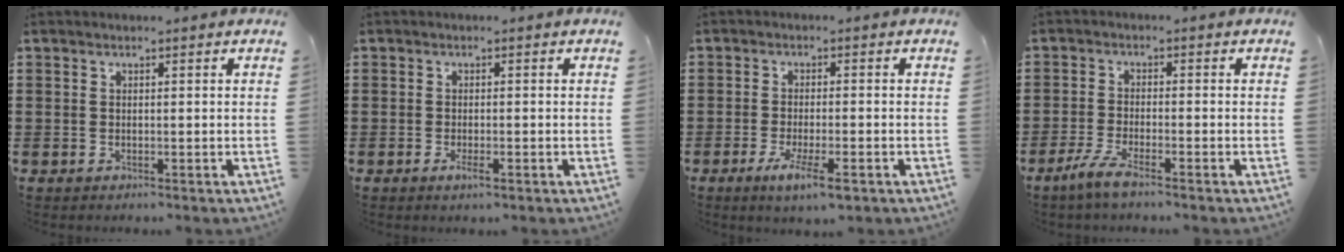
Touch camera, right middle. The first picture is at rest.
{"total": 1.5, "force": [-0.7, 0.3, 1.3], "torque": [-0.024, -0.001, -0.013]}
{"total": 5.1, "force": [-2.6, 0.9, 4.3], "torque": [-0.080, -0.008, -0.045]}
{"total": 3.7, "force": [-2.6, 0.1, 2.6], "torque": [-0.073, -0.014, -0.054]}